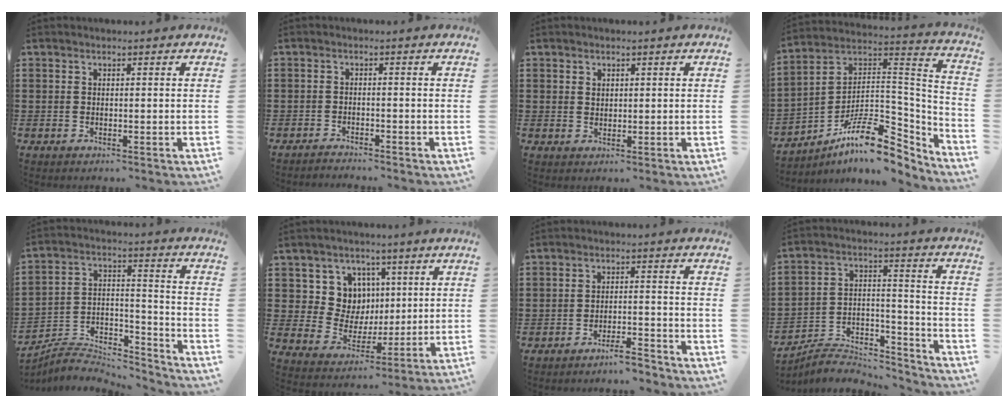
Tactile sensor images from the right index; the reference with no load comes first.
{"total": 1.6, "force": [-1.6, 0.1, -0.1], "torque": [-0.004, 0.003, -0.034]}
{"total": 1.3, "force": [0.9, 0.8, 0.3], "torque": [-0.007, 0.003, 0.018]}
{"total": 13.6, "force": [-8.8, 5.6, 8.8], "torque": [-0.149, 0.023, -0.158]}
{"total": 5.6, "force": [-5.3, 1.7, 0.8], "torque": [-0.018, 0.001, -0.106]}
{"total": 8.4, "force": [2.6, 7.8, 1.8], "torque": [-0.064, -0.011, 0.049]}
{"total": 3.6, "force": [-3.4, 0.0, 0.9], "torque": [-0.018, 0.000, -0.071]}
{"total": 6.6, "force": [-6.3, 1.8, 1.0], "torque": [-0.018, 0.011, -0.124]}